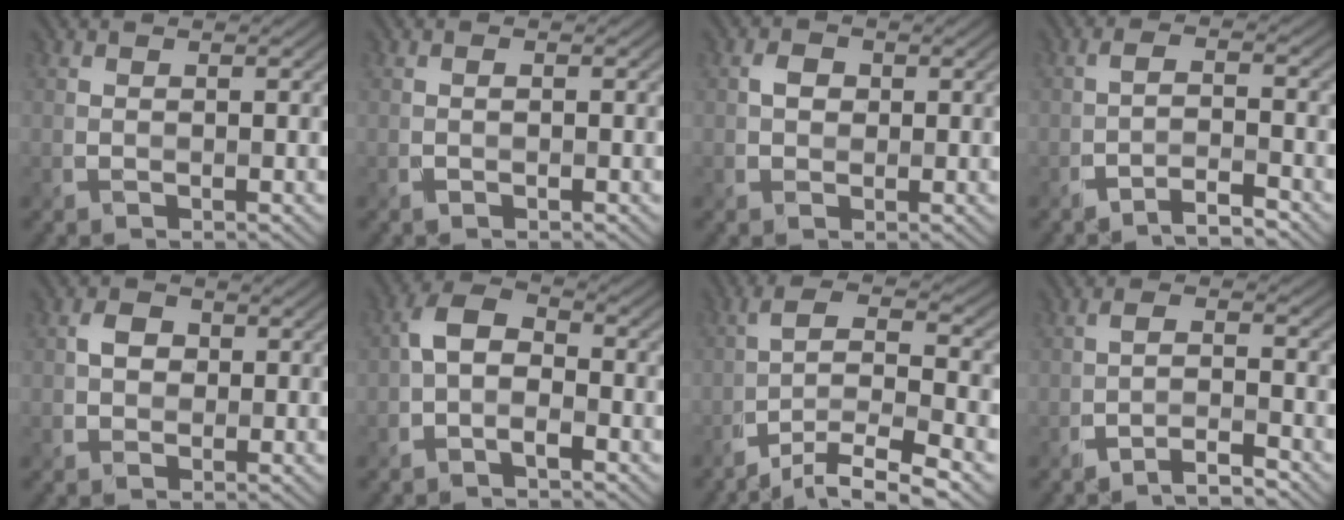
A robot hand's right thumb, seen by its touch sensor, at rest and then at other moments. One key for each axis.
{"total": 0.6, "fx": -0.1, "fy": 0.2, "fz": 0.5, "tx": -0.008, "ty": 0.001, "tz": -0.003}
{"total": 1.3, "fx": 0.1, "fy": 1.3, "fz": 0.5, "tx": -0.012, "ty": 0.000, "tz": 0.001}
{"total": 3.7, "fx": -2.9, "fy": 0.5, "fz": 2.3, "tx": -0.036, "ty": 0.014, "tz": -0.064}
{"total": 1.7, "fx": 0.0, "fy": 1.6, "fz": 0.7, "tx": -0.016, "ty": 0.001, "tz": -0.001}
{"total": 4.1, "fx": -1.5, "fy": 2.2, "fz": 3.1, "tx": -0.062, "ty": 0.012, "tz": -0.033}
{"total": 10.5, "fx": -6.6, "fy": 2.6, "fz": 7.7, "tx": -0.139, "ty": 0.001, "tz": -0.111}
{"total": 3.8, "fx": -3.0, "fy": 0.5, "fz": 2.3, "tx": -0.033, "ty": 0.015, "tz": -0.065}